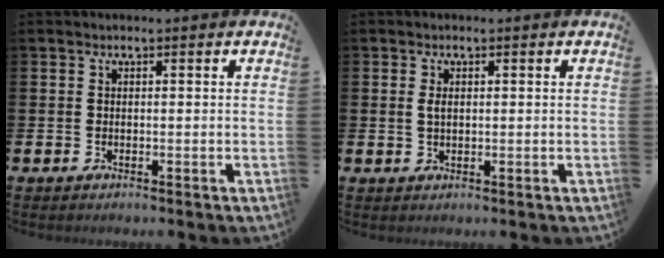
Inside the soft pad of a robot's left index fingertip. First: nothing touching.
{"total": 1.5, "force": [0.5, 0.8, 1.1], "torque": [-0.009, -0.001, 0.003]}